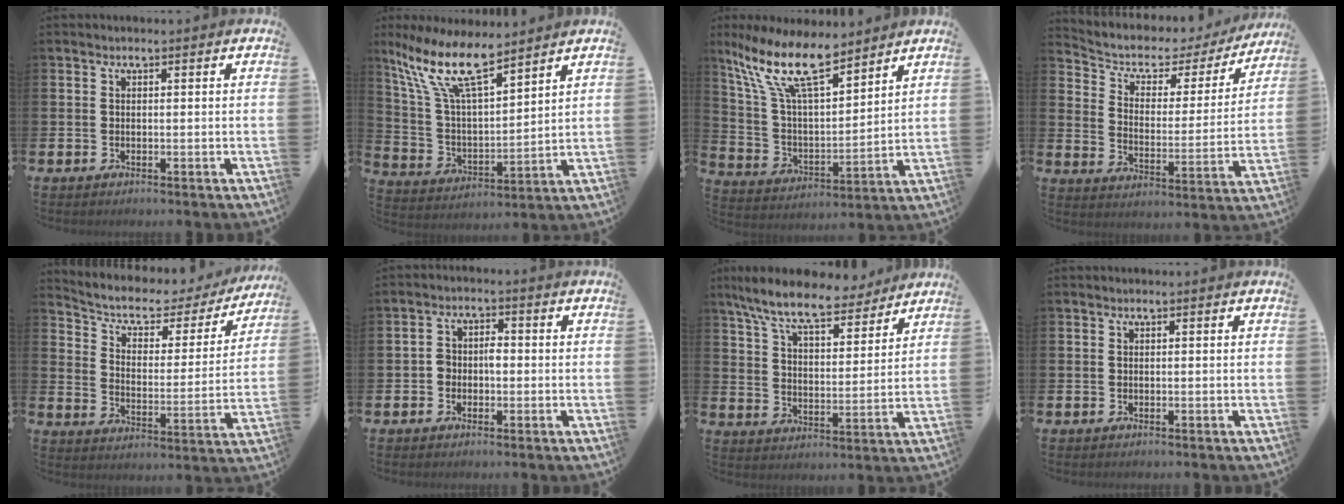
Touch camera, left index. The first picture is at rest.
{"total": 12.2, "force": [9.5, 3.2, 7.0], "torque": [-0.172, -0.035, 0.170]}
{"total": 13.2, "force": [10.1, 4.0, 7.5], "torque": [-0.177, -0.040, 0.180]}
{"total": 5.1, "force": [4.0, 2.9, 1.5], "torque": [-0.061, -0.025, 0.059]}
{"total": 5.8, "force": [4.6, 2.7, 2.3], "torque": [-0.068, -0.033, 0.069]}
{"total": 2.6, "force": [-0.6, 2.0, 1.6], "torque": [-0.023, 0.004, -0.018]}
{"total": 9.8, "force": [8.7, 2.1, 4.0], "torque": [-0.110, -0.040, 0.154]}
{"total": 0.0}